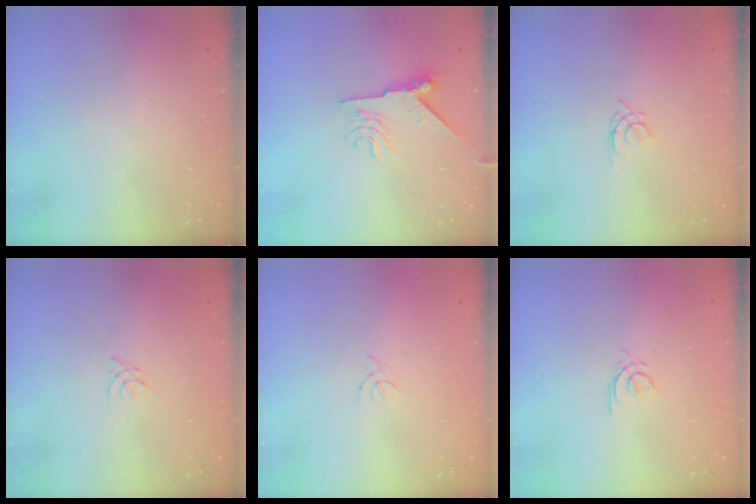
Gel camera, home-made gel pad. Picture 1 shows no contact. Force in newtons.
{"total": 9.4, "press": 9.3, "slide": 1.3}
{"total": 1.7, "press": 1.7, "slide": 0.3}
{"total": 0.0}
{"total": 0.8, "press": 0.7, "slide": 0.3}
{"total": 2.8, "press": 2.7, "slide": 0.8}